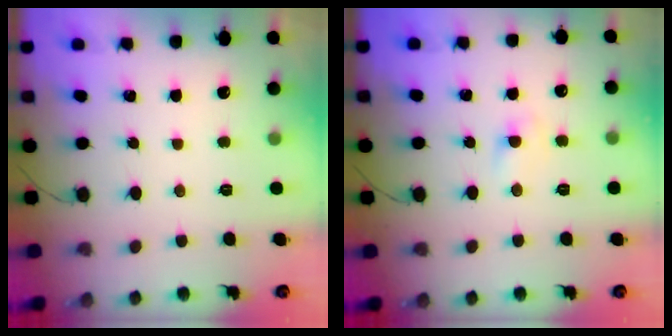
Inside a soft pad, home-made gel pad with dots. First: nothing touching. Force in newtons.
{"total": 4.5, "press": 4.4, "slide": 1.3}